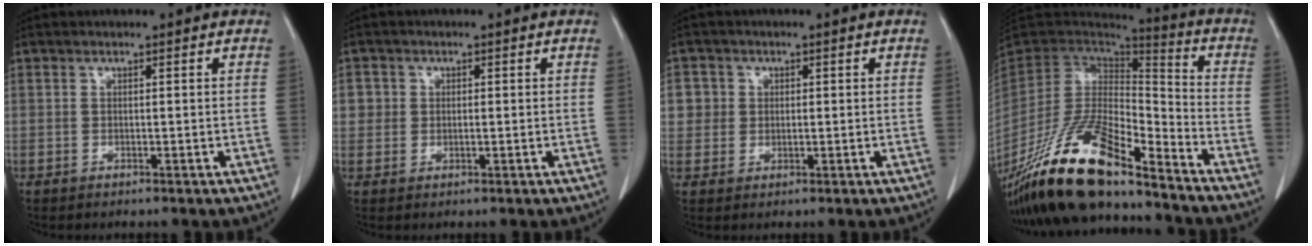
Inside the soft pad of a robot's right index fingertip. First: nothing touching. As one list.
[{"total": 2.5, "force": [0.4, 2.4, 0.3], "torque": [0.007, 0.005, 0.009]}, {"total": 3.5, "force": [0.7, 3.5, 0.2], "torque": [0.010, 0.007, 0.015]}, {"total": 20.7, "force": [-15.9, 4.7, 12.4], "torque": [-0.260, -0.020, -0.298]}]